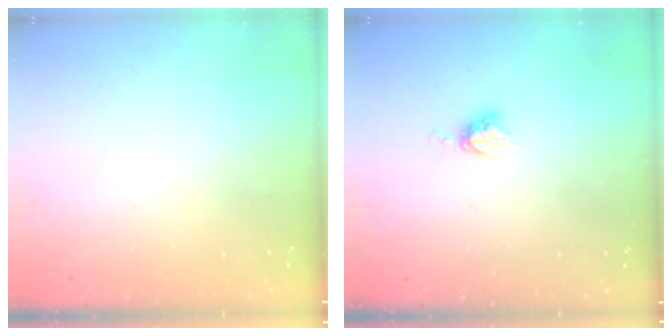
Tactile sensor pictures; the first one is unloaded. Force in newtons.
{"total": 4.9, "press": 4.8, "slide": 0.4}